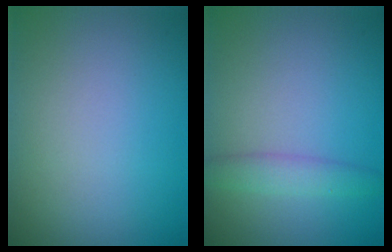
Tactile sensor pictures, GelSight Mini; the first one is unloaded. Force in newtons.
{"total": 2.2, "press": 2.2, "slide": 0.1}